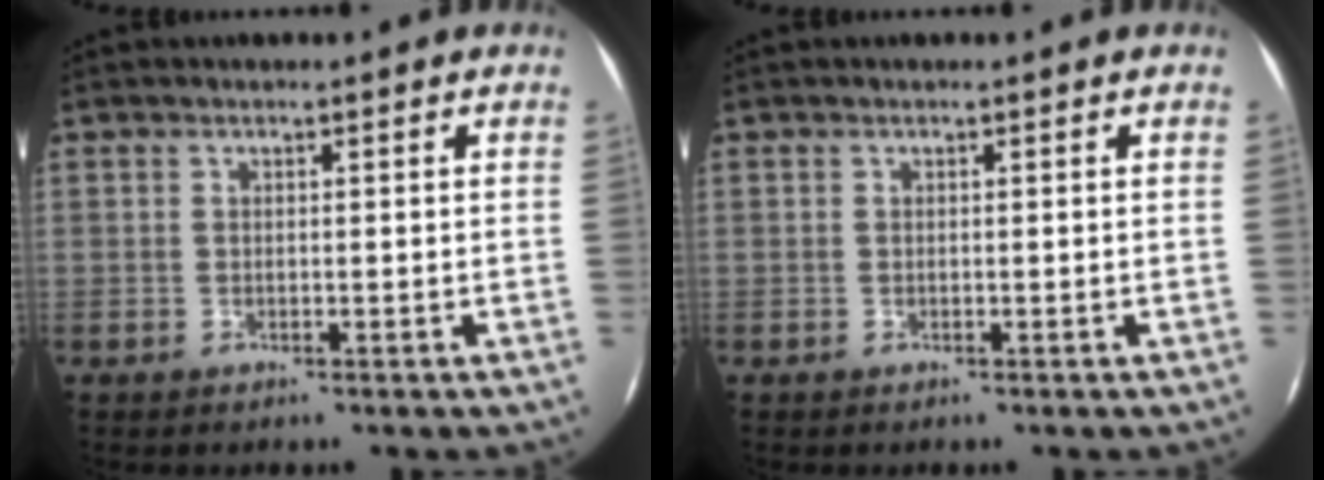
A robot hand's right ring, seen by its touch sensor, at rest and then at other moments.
{"total": 0.0}